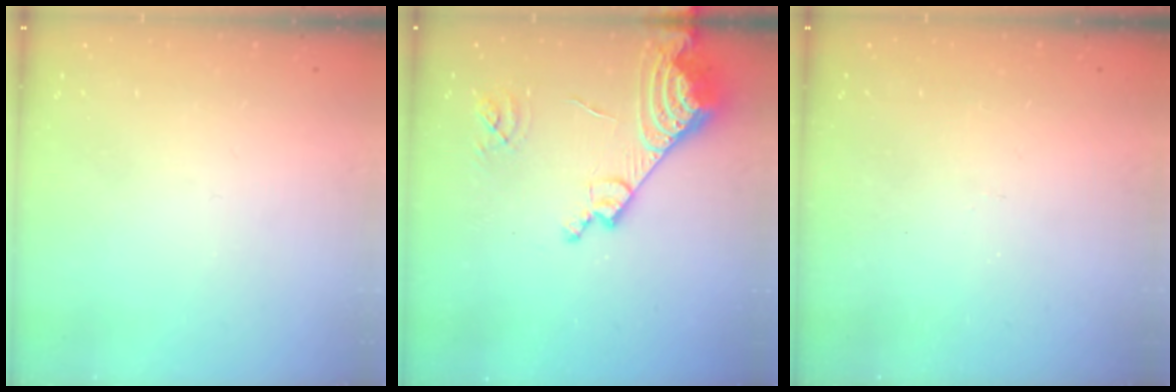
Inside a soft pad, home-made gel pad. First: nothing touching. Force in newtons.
{"total": 16.2, "press": 16.1, "slide": 1.7}
{"total": 5.6, "press": 5.6, "slide": 0.5}